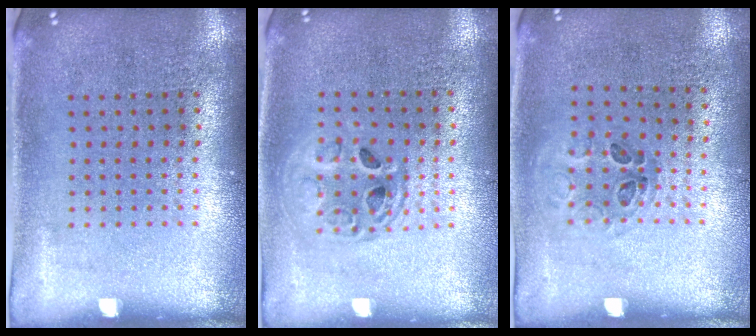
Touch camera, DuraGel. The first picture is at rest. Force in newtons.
{"total": 1.5, "press": 1.3, "slide": 0.7}
{"total": 0.9, "press": 0.6, "slide": 0.7}